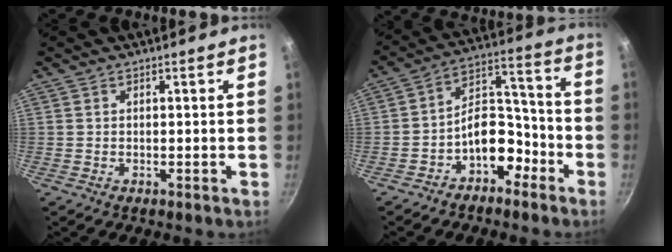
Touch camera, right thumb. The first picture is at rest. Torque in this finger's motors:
{"motor_torque": [1.59, 1.08, 1.06, -1.01, 0.26]}